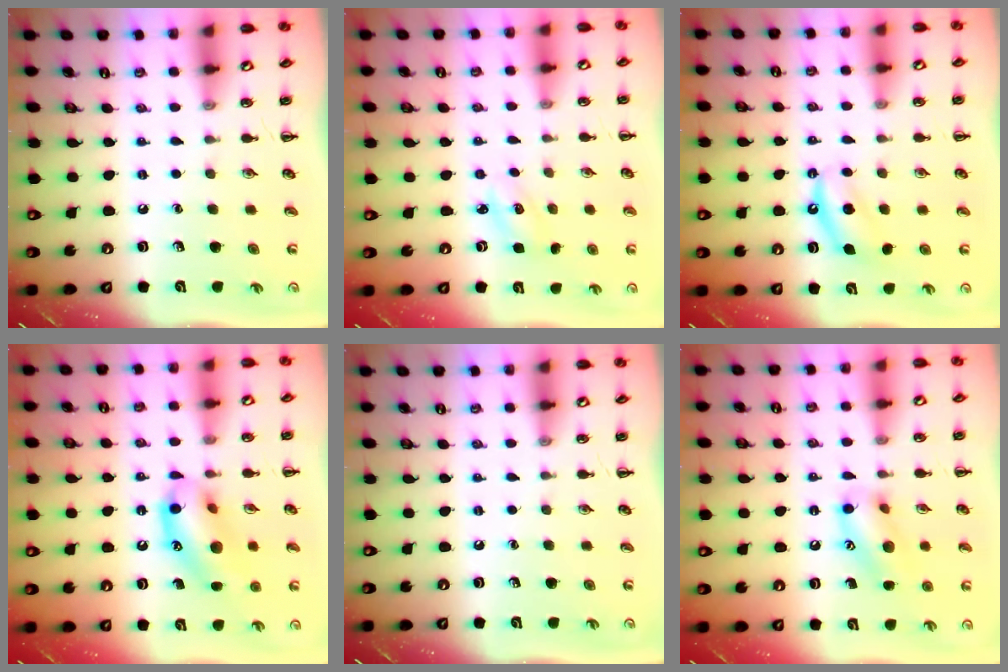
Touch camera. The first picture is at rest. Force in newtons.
{"total": 3.5, "press": 3.3, "slide": 1.1}
{"total": 5.6, "press": 5.4, "slide": 1.5}
{"total": 14.9, "press": 14.6, "slide": 2.8}
{"total": 0.0}
{"total": 12.9, "press": 12.8, "slide": 1.6}